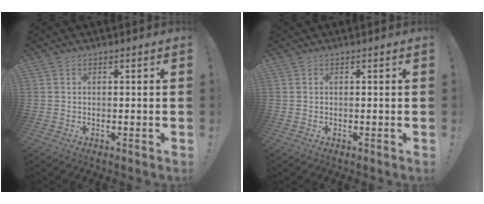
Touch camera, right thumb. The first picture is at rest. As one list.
[{"total": 0.0}]